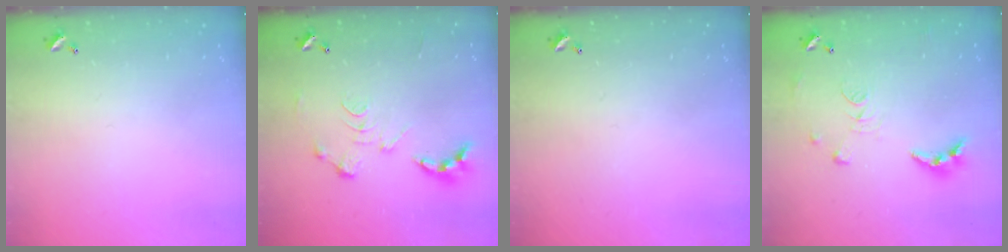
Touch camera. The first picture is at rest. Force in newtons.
{"total": 0.0}
{"total": 0.0}
{"total": 9.6, "press": 9.5, "slide": 0.9}